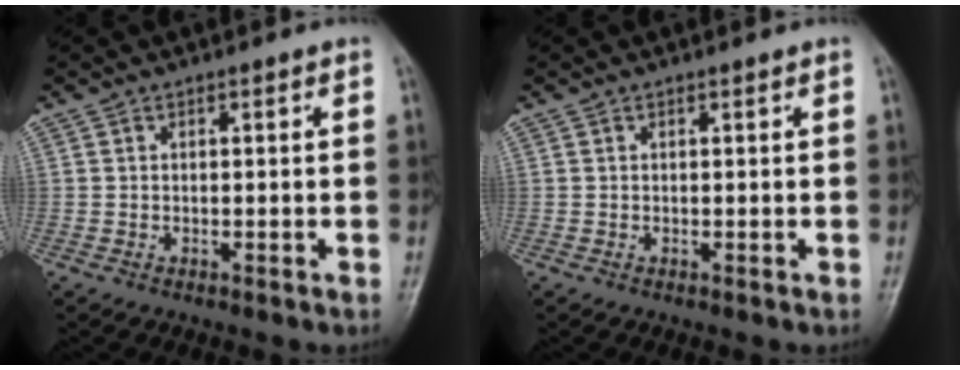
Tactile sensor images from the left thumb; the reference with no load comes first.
{"total": 0.0}